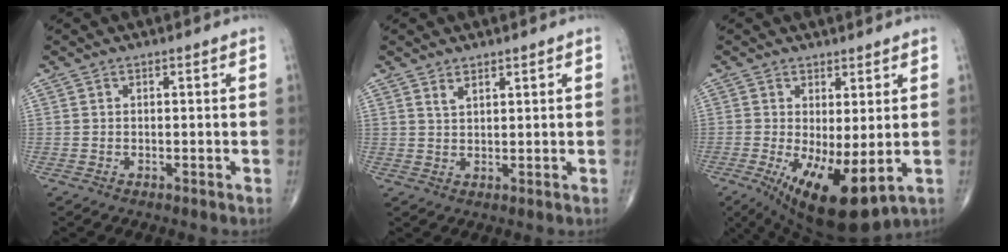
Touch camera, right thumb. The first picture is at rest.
{"total": 2.0, "force": [1.5, 0.8, 1.1], "torque": [-0.017, -0.011, 0.031]}
{"total": 12.3, "force": [-2.4, 4.5, 11.2], "torque": [-0.186, -0.024, -0.019]}